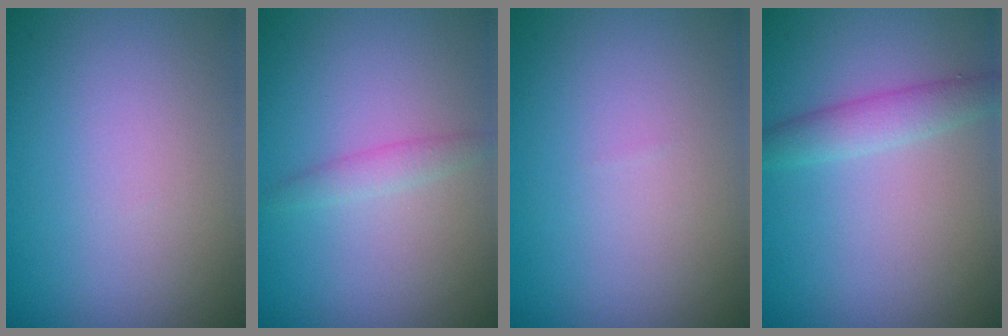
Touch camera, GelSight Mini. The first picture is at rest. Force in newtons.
{"total": 1.4, "press": 1.4, "slide": 0.1}
{"total": 0.0}
{"total": 2.4, "press": 2.4, "slide": 0.1}